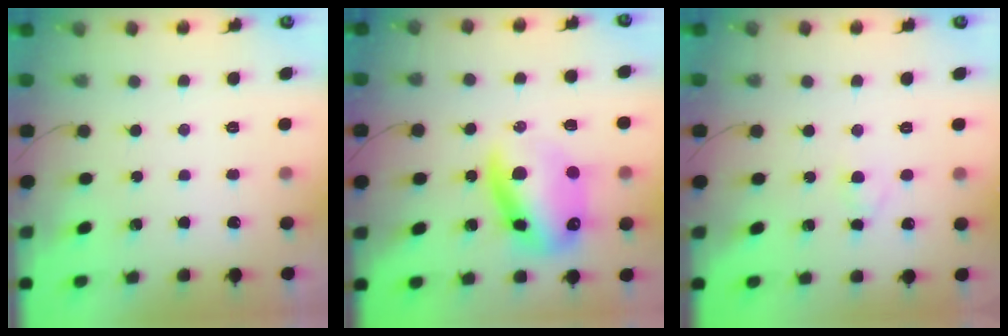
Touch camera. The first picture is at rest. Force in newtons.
{"total": 16.8, "press": 16.3, "slide": 4.1}
{"total": 2.6, "press": 2.4, "slide": 1.1}